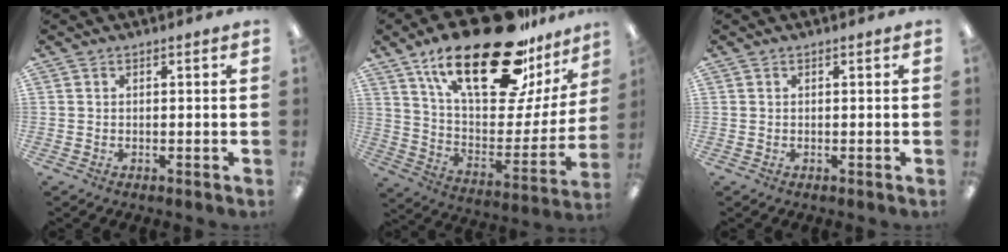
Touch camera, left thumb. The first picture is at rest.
{"total": 30.5, "force": [19.2, 11.8, 20.6], "torque": [-0.318, -0.112, 0.324]}
{"total": 0.0}